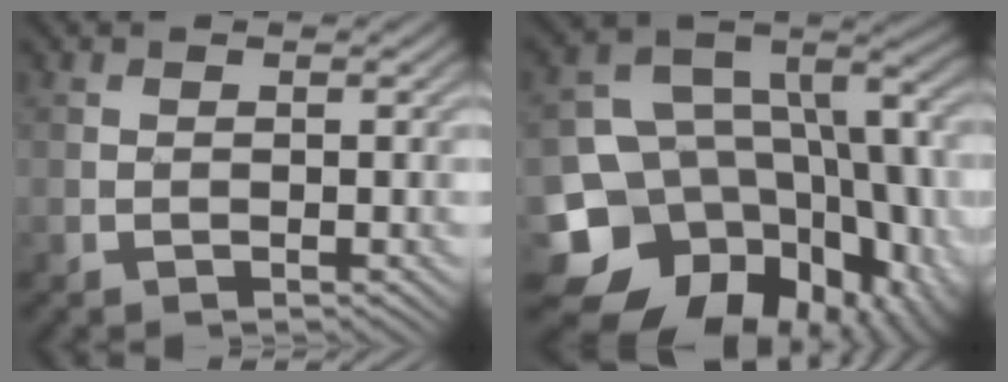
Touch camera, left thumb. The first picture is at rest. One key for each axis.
{"total": 18.3, "fx": -6.4, "fy": 14.0, "fz": 9.9, "tx": -0.181, "ty": -0.048, "tz": -0.084}